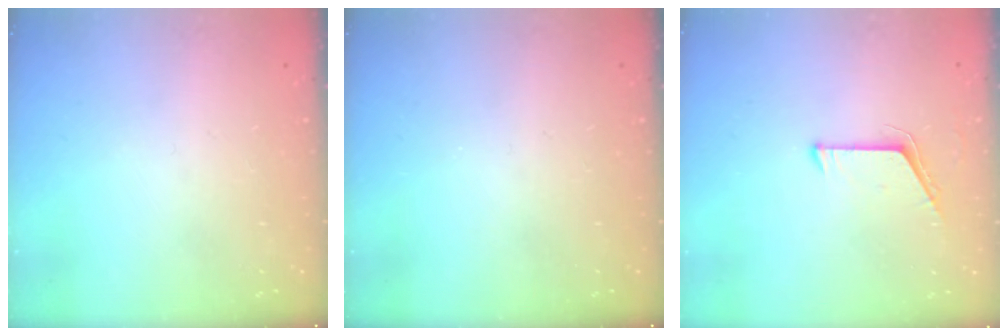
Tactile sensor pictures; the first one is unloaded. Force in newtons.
{"total": 0.0}
{"total": 5.7, "press": 5.7, "slide": 0.5}